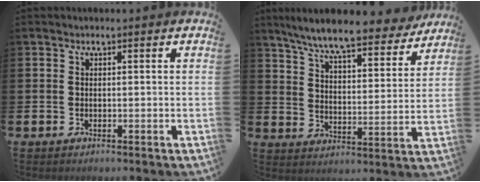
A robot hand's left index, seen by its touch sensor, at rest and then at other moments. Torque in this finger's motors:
{"motor_torque": [1.02, -1.12, 0.93, 0.21]}